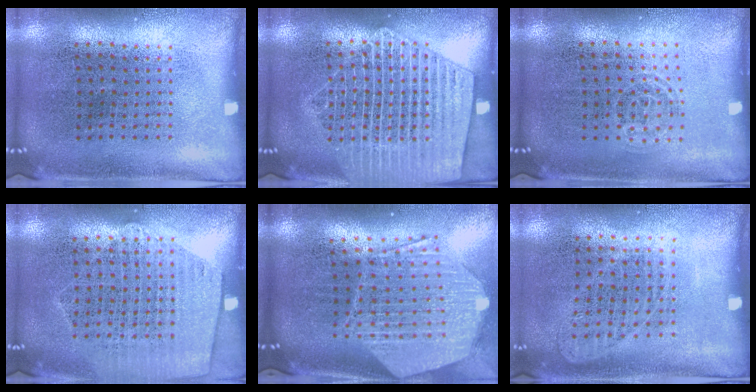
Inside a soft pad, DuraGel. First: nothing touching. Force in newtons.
{"total": 3.9, "press": 3.8, "slide": 0.5}
{"total": 0.9, "press": 0.7, "slide": 0.6}
{"total": 1.3, "press": 1.2, "slide": 0.5}
{"total": 2.9, "press": 2.3, "slide": 1.8}
{"total": 0.9, "press": 0.9, "slide": 0.3}